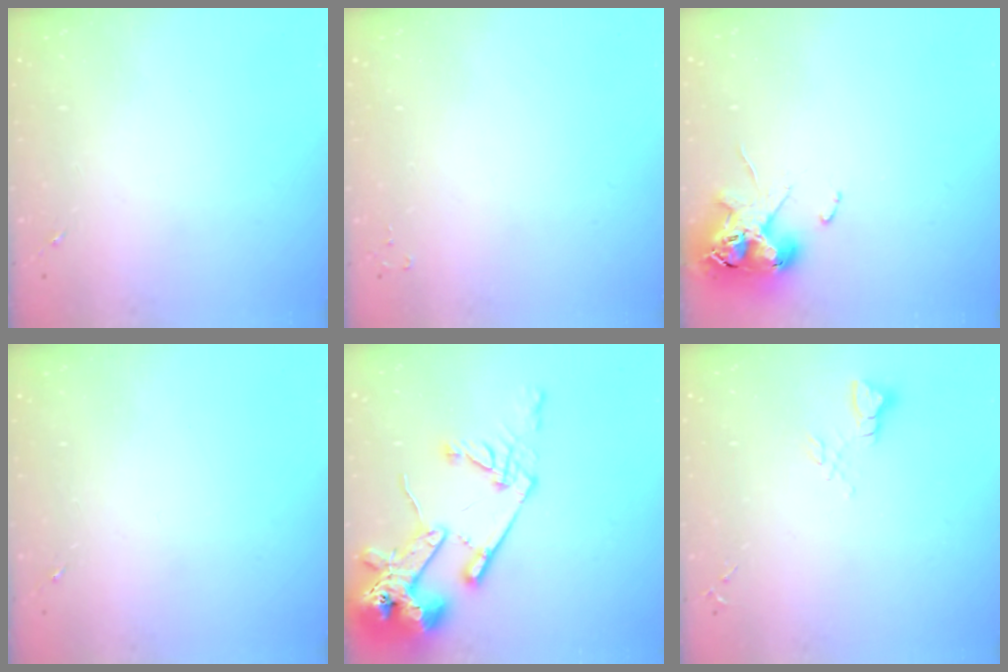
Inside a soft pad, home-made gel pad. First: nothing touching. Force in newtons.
{"total": 2.2, "press": 2.2, "slide": 0.2}
{"total": 10.9, "press": 10.8, "slide": 1.6}
{"total": 0.0}
{"total": 22.8, "press": 22.6, "slide": 2.9}
{"total": 4.3, "press": 4.3, "slide": 0.5}